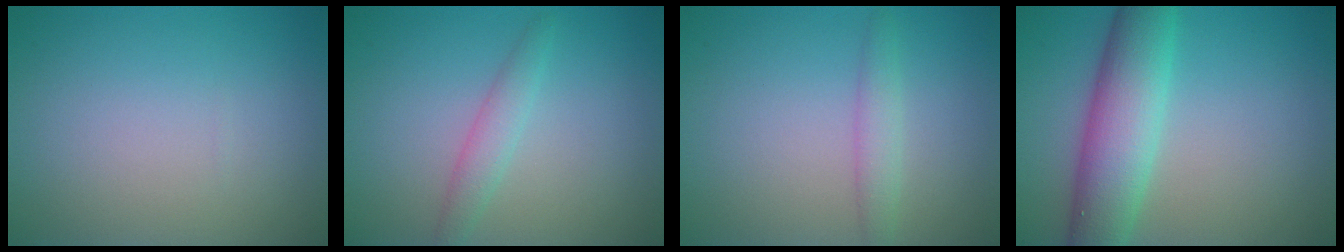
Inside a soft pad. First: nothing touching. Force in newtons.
{"total": 1.9, "press": 1.9, "slide": 0.1}
{"total": 1.7, "press": 1.7, "slide": 0.1}
{"total": 6.9, "press": 6.9, "slide": 0.1}